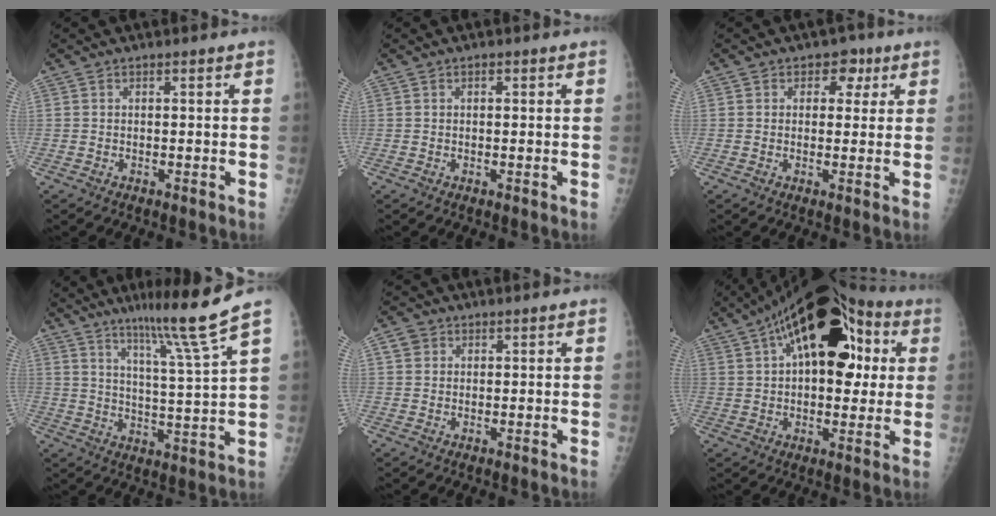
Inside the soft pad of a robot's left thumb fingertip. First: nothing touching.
{"total": 0.8, "force": [0.2, 0.5, 0.5], "torque": [-0.003, 0.002, 0.002]}
{"total": 4.6, "force": [1.8, 3.7, 2.2], "torque": [0.009, 0.000, 0.017]}
{"total": 11.2, "force": [8.1, -2.0, 7.5], "torque": [-0.117, -0.068, 0.137]}
{"total": 2.2, "force": [1.0, 1.9, 0.5], "torque": [0.006, 0.001, 0.012]}
{"total": 22.8, "force": [6.5, 12.3, 18.1], "torque": [-0.246, 0.033, 0.091]}